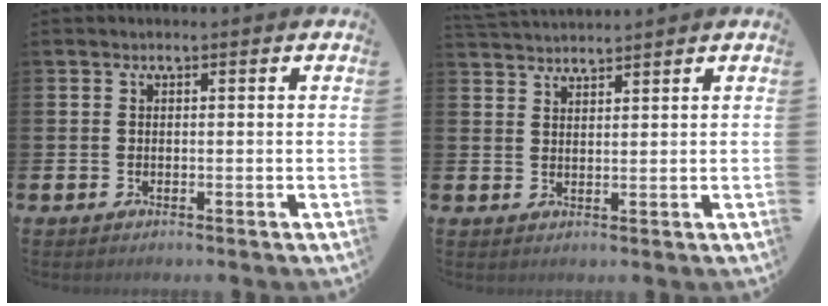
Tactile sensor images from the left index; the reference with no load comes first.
{"total": 2.7, "force": [2.7, -0.1, -0.1], "torque": [-0.003, -0.013, 0.050]}